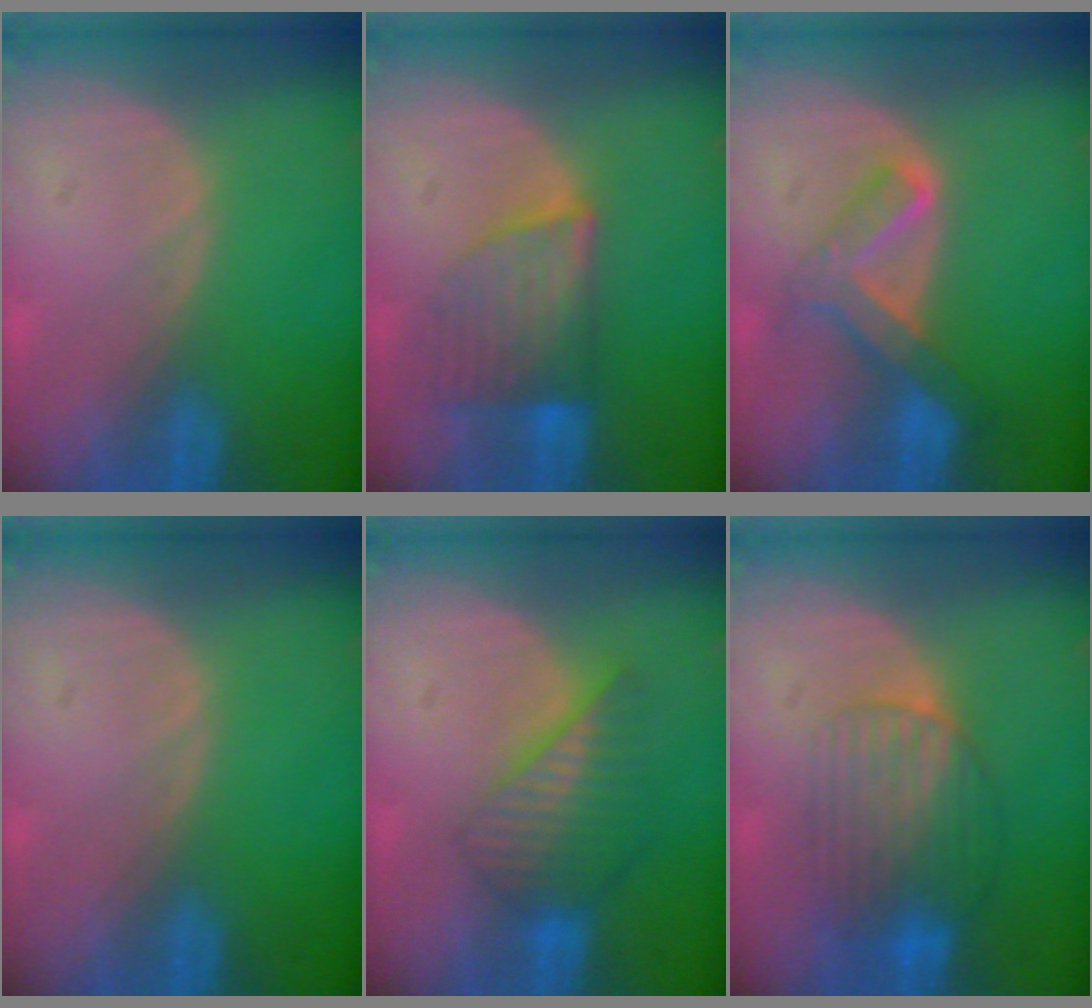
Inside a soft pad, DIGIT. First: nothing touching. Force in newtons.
{"total": 6.9, "press": 6.6, "slide": 2.0}
{"total": 6.5, "press": 5.9, "slide": 2.6}
{"total": 0.0}
{"total": 6.6, "press": 6.0, "slide": 2.6}
{"total": 7.8, "press": 7.4, "slide": 2.4}